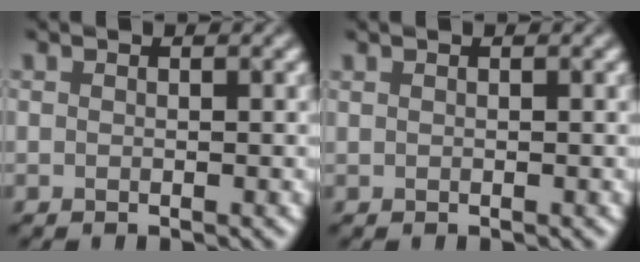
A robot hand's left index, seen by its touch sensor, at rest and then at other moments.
{"total": 0.0}